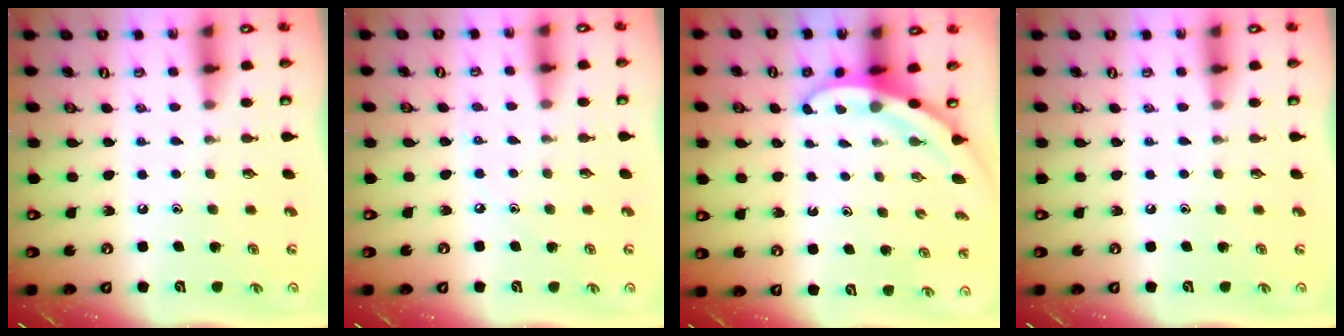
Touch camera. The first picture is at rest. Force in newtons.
{"total": 2.3, "press": 2.3, "slide": 0.3}
{"total": 3.0, "press": 3.0, "slide": 0.1}
{"total": 0.0}